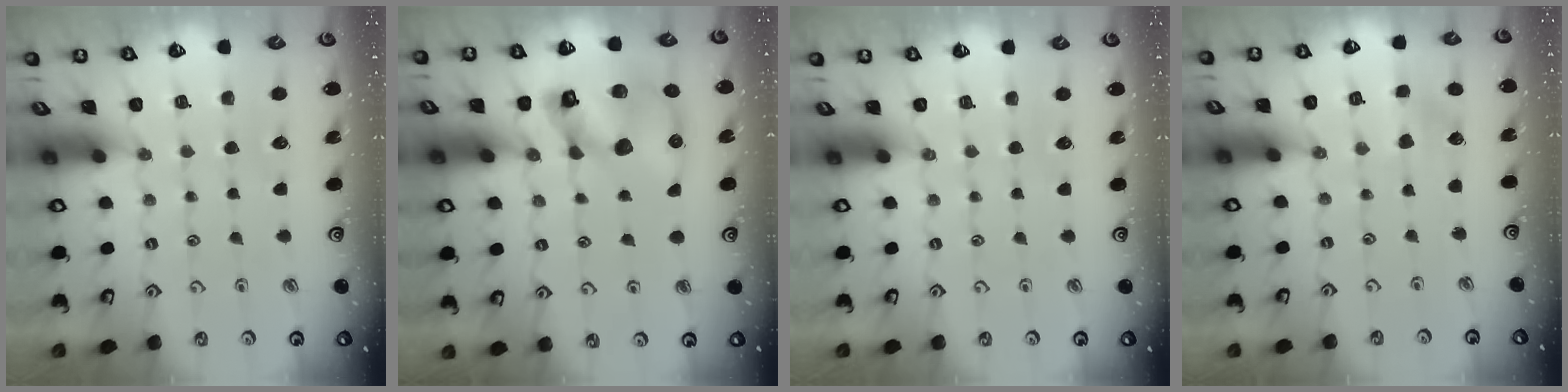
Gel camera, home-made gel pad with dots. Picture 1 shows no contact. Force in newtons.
{"total": 14.5, "press": 14.3, "slide": 2.3}
{"total": 0.0}
{"total": 1.8, "press": 1.8, "slide": 0.2}